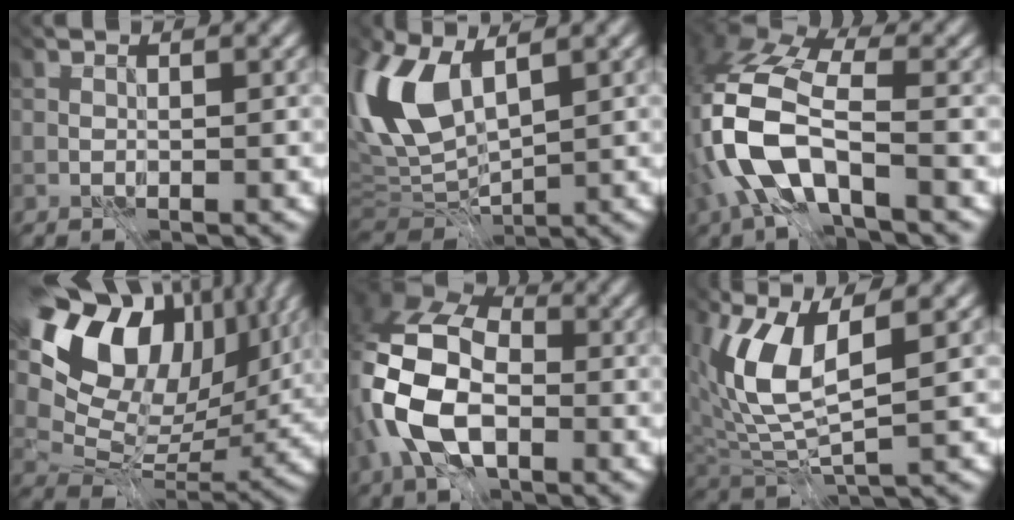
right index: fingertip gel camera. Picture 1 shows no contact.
{"total": 9.0, "force": [1.4, 4.5, 7.7], "torque": [-0.211, -0.001, 0.046]}
{"total": 8.7, "force": [-4.9, 3.3, 6.4], "torque": [-0.160, -0.011, -0.080]}
{"total": 12.5, "force": [6.0, 7.9, 7.7], "torque": [-0.173, 0.024, 0.137]}
{"total": 10.5, "force": [-3.7, 6.1, 7.7], "torque": [-0.190, -0.020, -0.059]}
{"total": 6.6, "force": [0.5, 2.6, 6.0], "torque": [-0.146, -0.019, 0.033]}